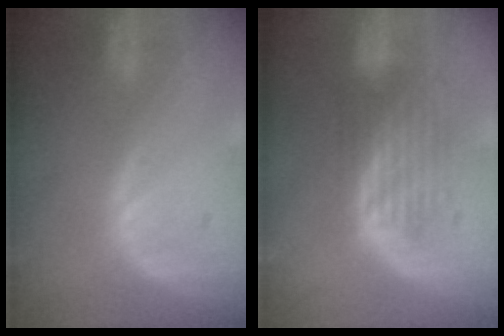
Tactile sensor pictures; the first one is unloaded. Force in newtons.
{"total": 6.4, "press": 6.4, "slide": 0.6}